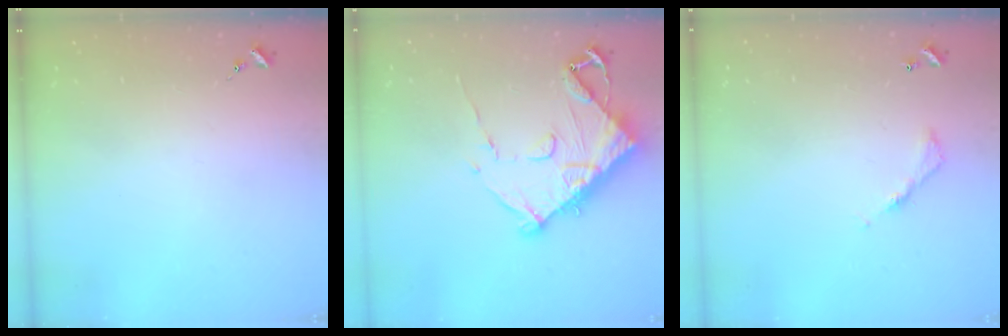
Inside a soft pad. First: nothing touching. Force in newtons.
{"total": 12.0, "press": 11.9, "slide": 1.1}
{"total": 4.9, "press": 4.9, "slide": 0.4}